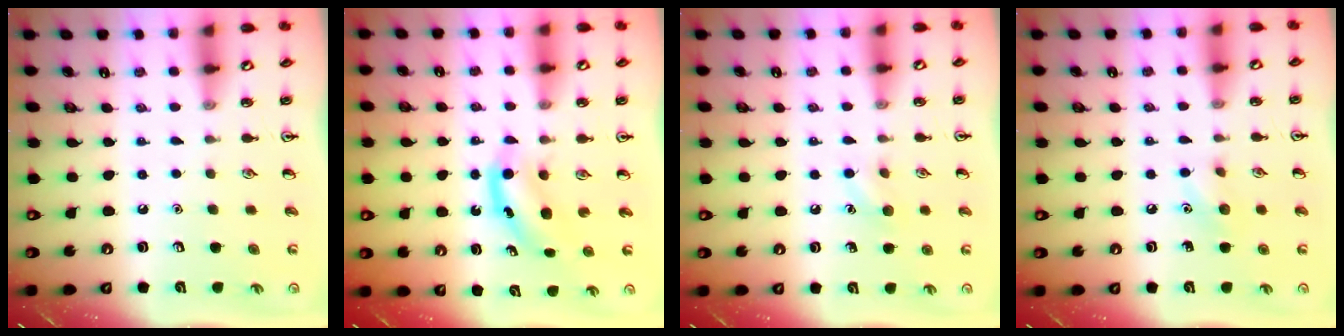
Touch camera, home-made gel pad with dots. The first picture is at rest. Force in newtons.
{"total": 4.2, "press": 4.1, "slide": 0.8}
{"total": 6.9, "press": 6.7, "slide": 2.0}
{"total": 7.4, "press": 7.2, "slide": 1.6}